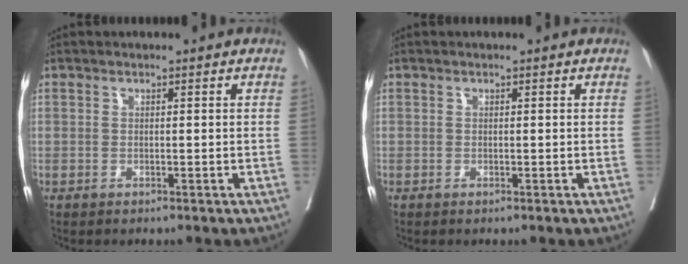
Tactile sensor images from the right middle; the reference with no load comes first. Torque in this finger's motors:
{"motor_torque": [0.32, -0.38, 0.04, 0.01]}